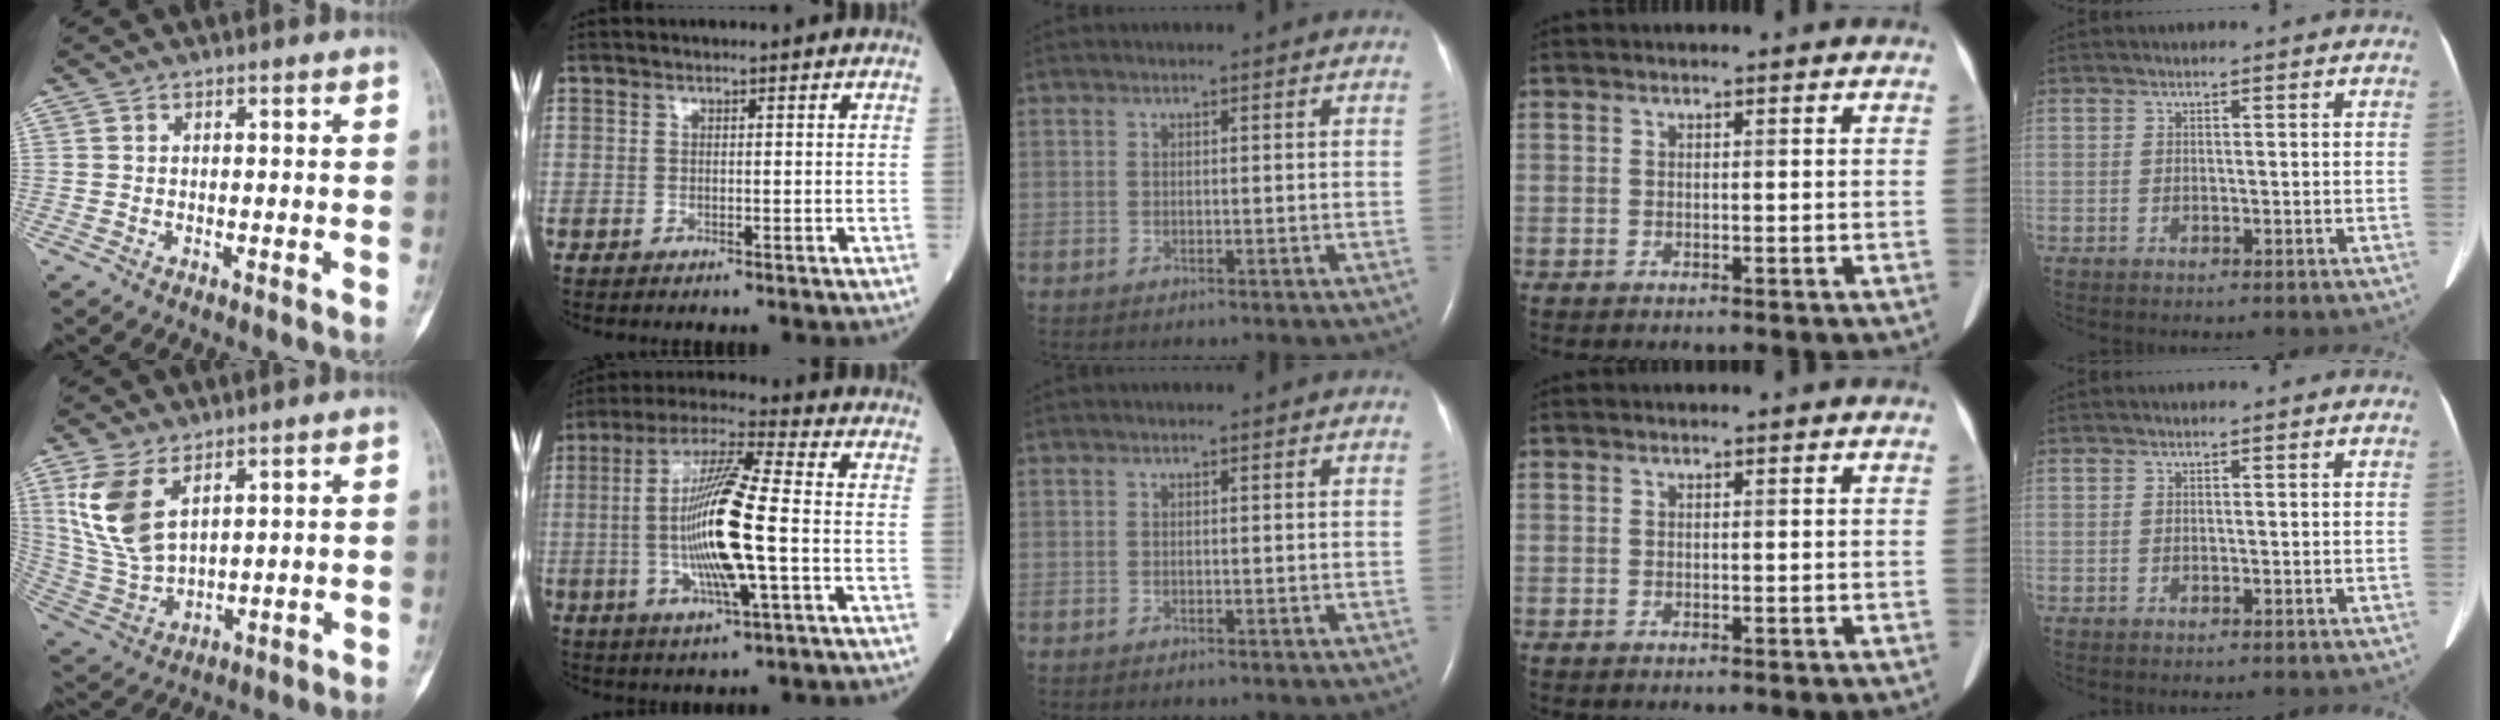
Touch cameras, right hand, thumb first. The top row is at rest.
{"thumb": {"total": 11.8, "force": [5.5, 6.1, 8.5], "torque": [-0.175, -0.019, 0.125]}, "index": {"total": 14.9, "force": [-1.9, 1.2, 14.8], "torque": [-0.290, -0.003, -0.039]}}